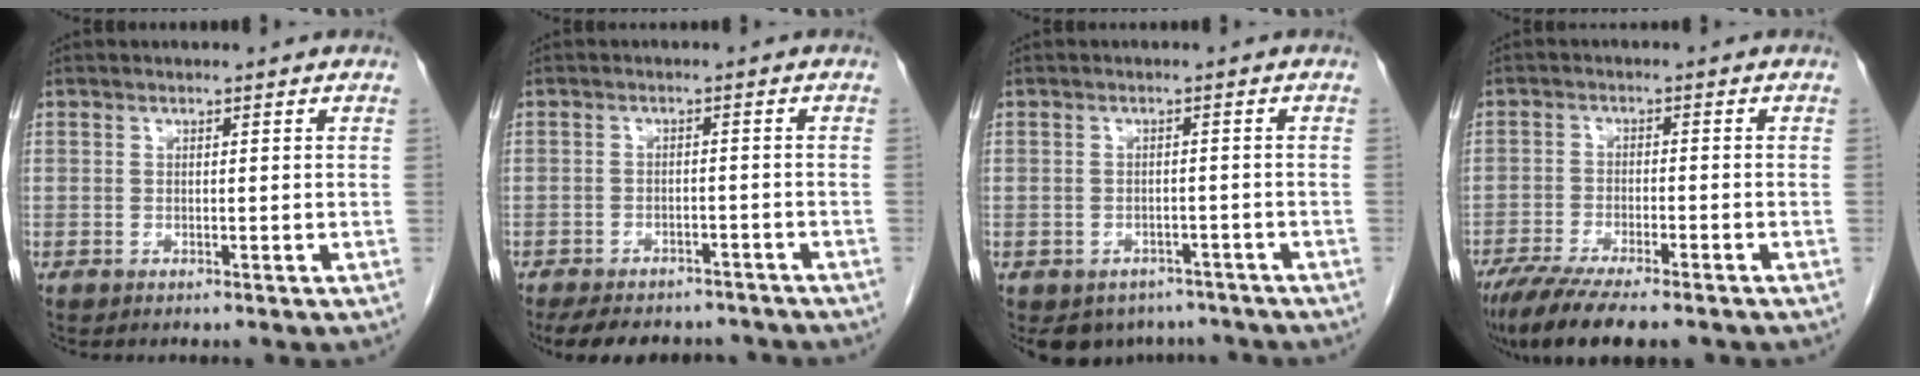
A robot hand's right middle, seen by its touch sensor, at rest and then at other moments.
{"total": 13.0, "force": [-11.2, 4.9, 4.5], "torque": [-0.084, 0.003, -0.139]}
{"total": 7.5, "force": [-6.1, 4.2, 0.8], "torque": [0.000, 0.008, -0.073]}
{"total": 11.5, "force": [-9.2, 2.0, 6.7], "torque": [-0.105, -0.022, -0.142]}